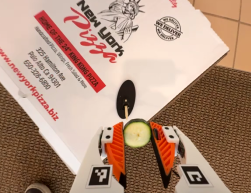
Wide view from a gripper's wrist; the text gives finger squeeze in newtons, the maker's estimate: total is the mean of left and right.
{"total": 8.1, "left": 8.3, "right": 7.9}